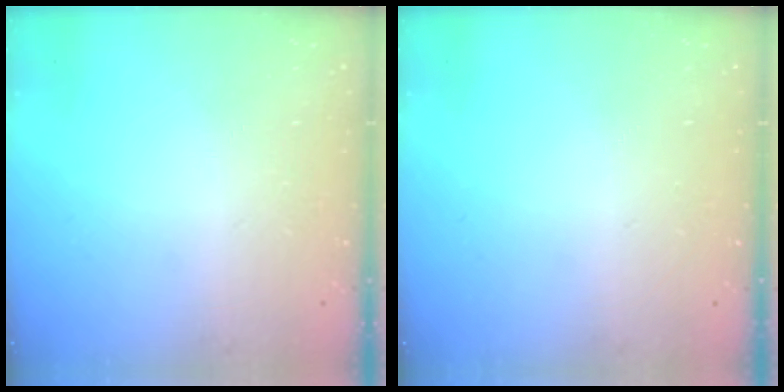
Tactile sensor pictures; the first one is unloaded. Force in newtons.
{"total": 0.0}